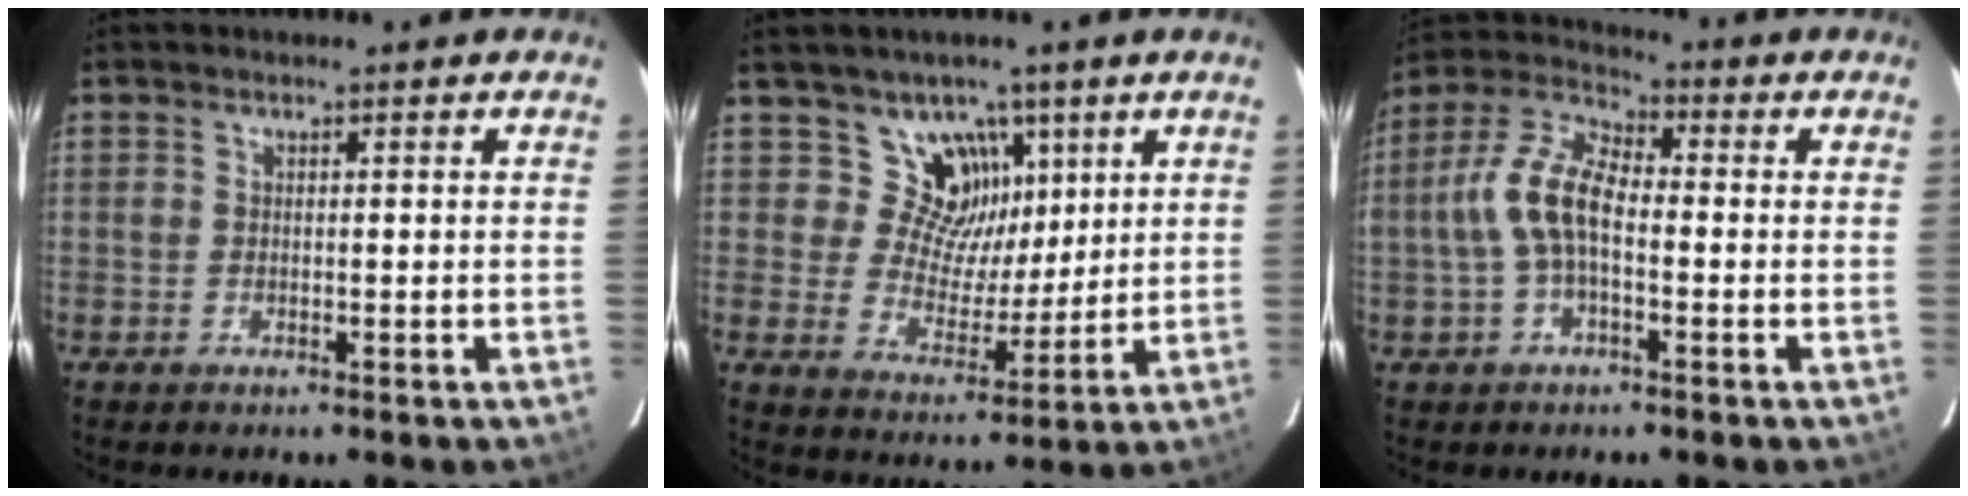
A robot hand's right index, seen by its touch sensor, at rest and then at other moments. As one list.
[{"total": 9.3, "force": [5.0, 7.5, 2.3], "torque": [-0.025, -0.020, 0.086]}, {"total": 10.3, "force": [-1.5, 4.9, 8.9], "torque": [-0.192, 0.020, -0.033]}]